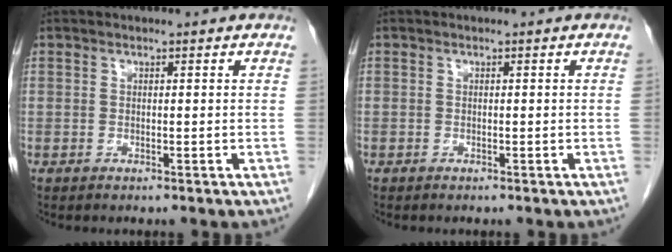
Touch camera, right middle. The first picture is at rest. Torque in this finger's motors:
{"motor_torque": [0.96, -1.18, -0.03, -0.21]}